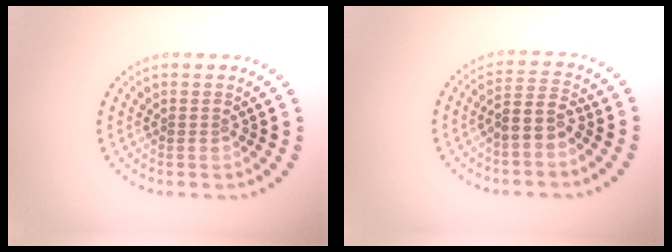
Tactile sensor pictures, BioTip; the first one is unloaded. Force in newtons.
{"total": 2.6, "press": 2.1, "slide": 1.4}